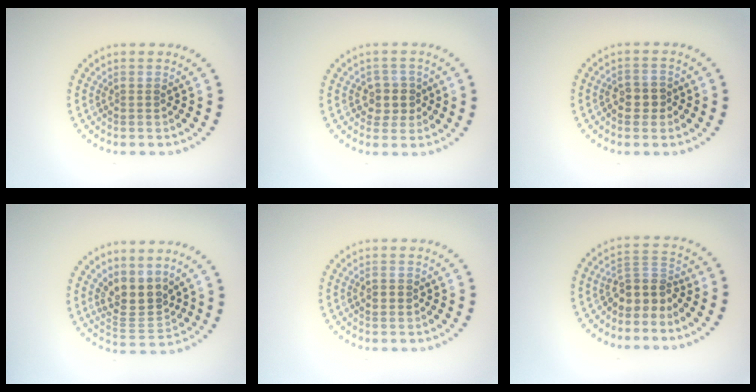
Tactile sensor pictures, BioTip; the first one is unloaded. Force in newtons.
{"total": 2.3, "press": 2.1, "slide": 1.0}
{"total": 1.7, "press": 1.6, "slide": 0.5}
{"total": 3.9, "press": 3.4, "slide": 1.9}
{"total": 1.6, "press": 1.6, "slide": 0.1}
{"total": 3.3, "press": 2.5, "slide": 2.1}